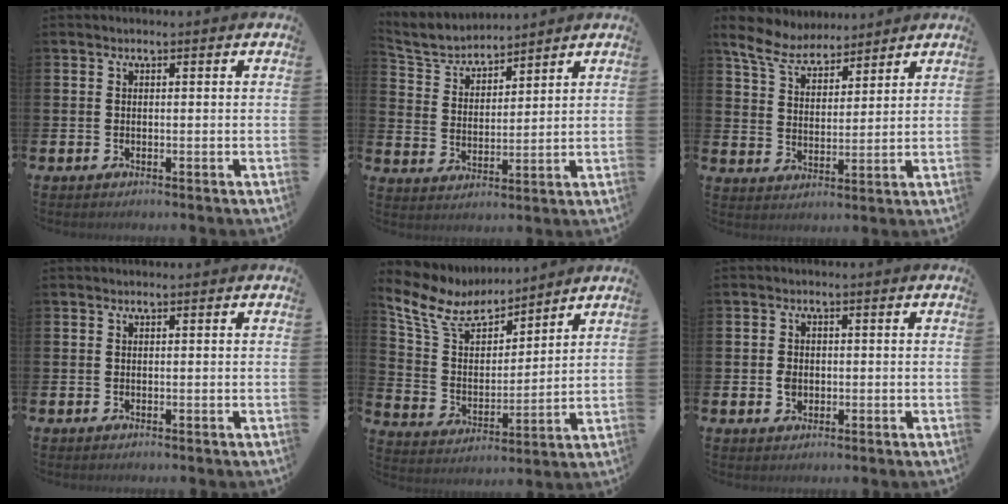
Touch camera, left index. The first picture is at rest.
{"total": 4.8, "force": [4.7, 1.2, 0.2], "torque": [-0.029, -0.027, 0.082]}
{"total": 6.6, "force": [6.1, 2.2, 1.4], "torque": [-0.058, -0.031, 0.110]}
{"total": 0.0}
{"total": 9.7, "force": [8.2, 4.0, 3.2], "torque": [-0.111, -0.046, 0.147]}
{"total": 2.2, "force": [-0.2, 1.9, 1.2], "torque": [-0.016, 0.006, -0.008]}